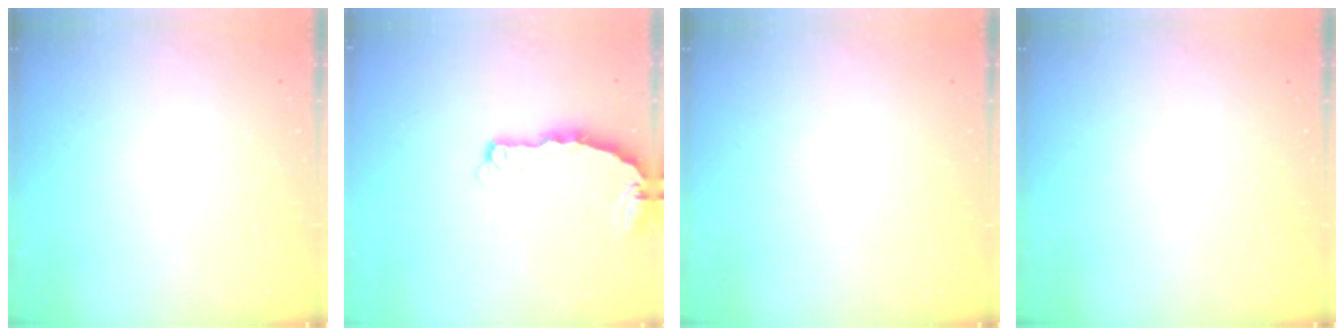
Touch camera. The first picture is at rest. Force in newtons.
{"total": 3.9, "press": 3.9, "slide": 0.5}
{"total": 0.0}
{"total": 0.0}